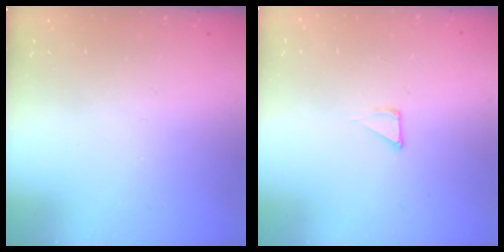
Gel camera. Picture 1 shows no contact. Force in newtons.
{"total": 2.7, "press": 2.7, "slide": 0.3}